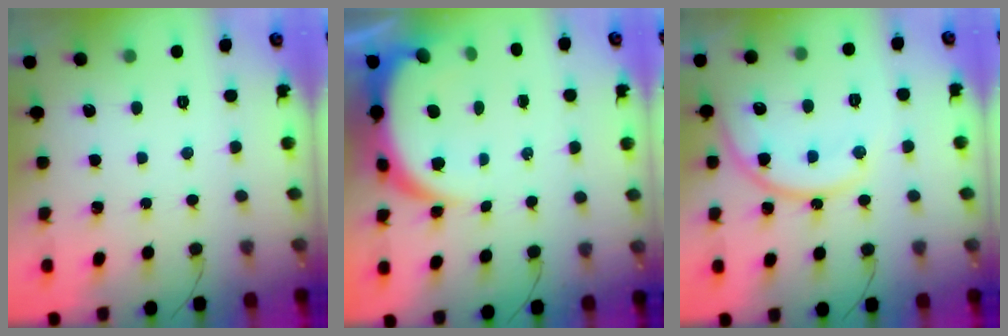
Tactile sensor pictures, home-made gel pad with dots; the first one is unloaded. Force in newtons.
{"total": 8.9, "press": 8.9, "slide": 1.1}
{"total": 14.8, "press": 14.7, "slide": 1.2}